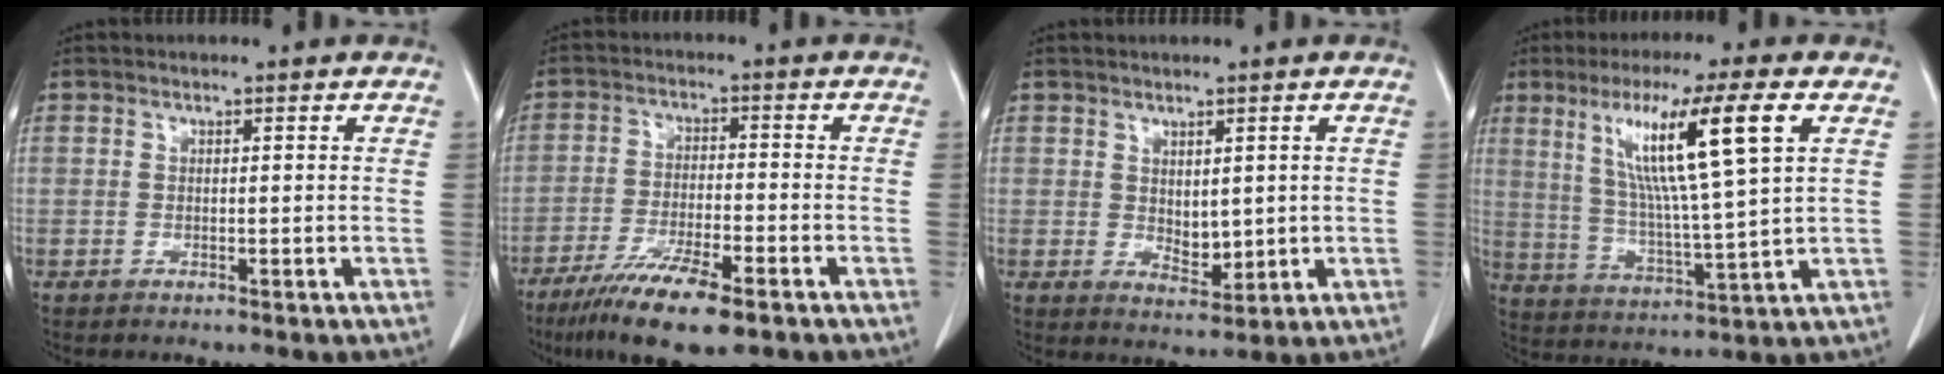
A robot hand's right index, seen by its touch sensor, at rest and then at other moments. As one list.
[{"total": 10.8, "force": [-7.1, 1.8, 7.9], "torque": [-0.137, -0.022, -0.117]}, {"total": 3.8, "force": [0.6, 2.1, 3.1], "torque": [-0.051, -0.007, 0.023]}, {"total": 14.7, "force": [5.8, -0.5, 13.5], "torque": [-0.240, 0.003, 0.101]}]